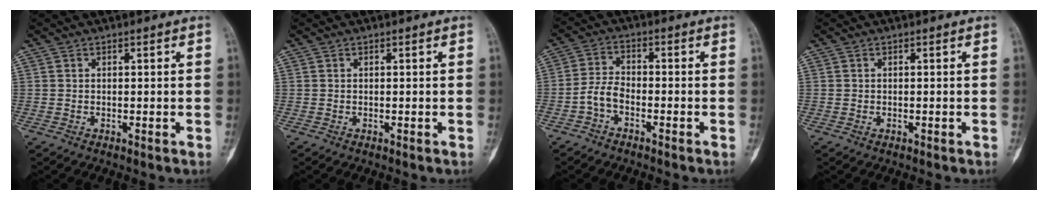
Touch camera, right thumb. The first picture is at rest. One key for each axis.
{"total": 0.0}
{"total": 4.0, "fx": -2.1, "fy": 2.1, "fz": 2.7, "tx": -0.056, "ty": 0.025, "tz": -0.048}
{"total": 0.0}